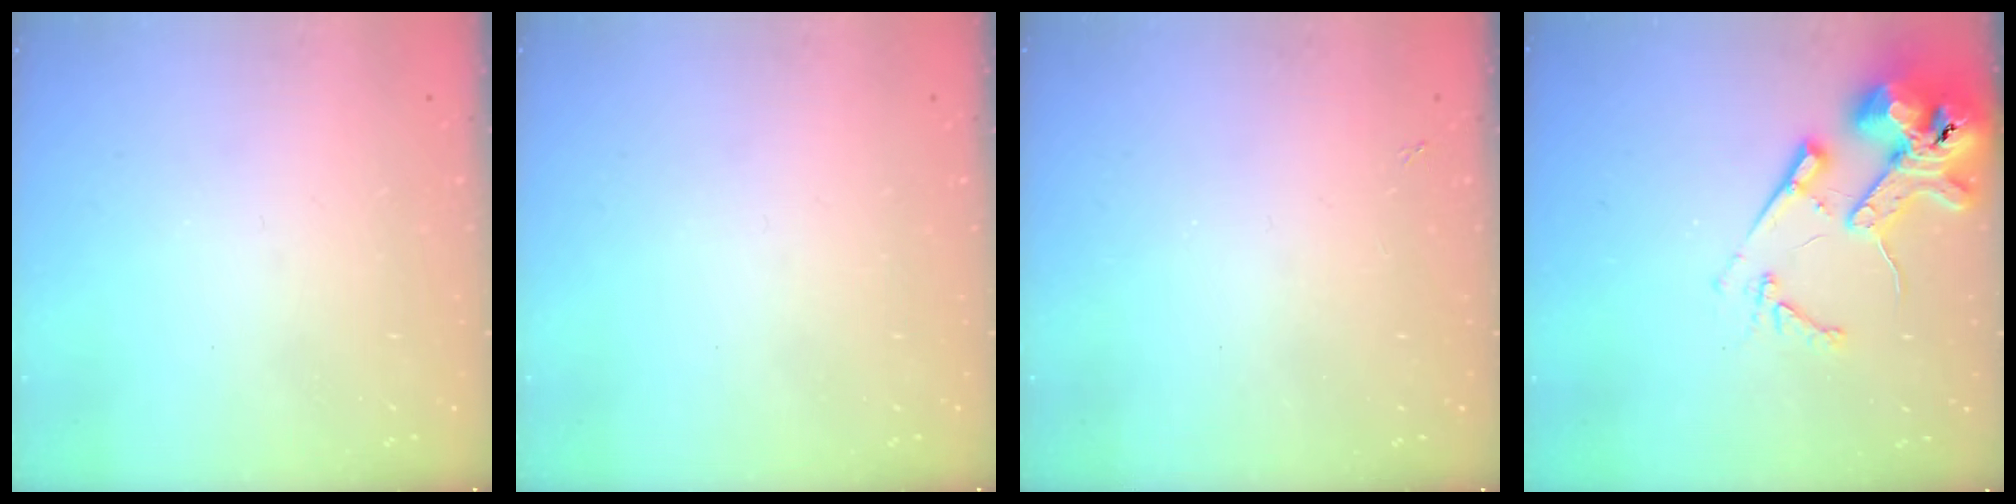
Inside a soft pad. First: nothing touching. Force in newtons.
{"total": 0.0}
{"total": 1.3, "press": 1.3, "slide": 0.3}
{"total": 16.2, "press": 16.0, "slide": 2.3}